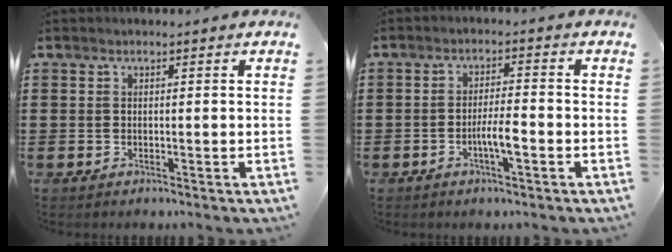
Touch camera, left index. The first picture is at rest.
{"total": 4.3, "force": [-1.6, 0.7, 4.0], "torque": [-0.075, 0.001, -0.031]}